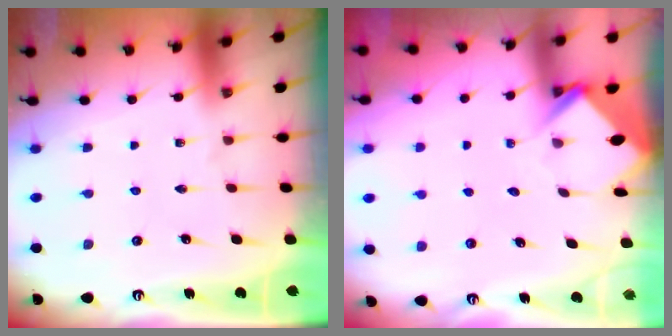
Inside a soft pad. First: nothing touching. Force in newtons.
{"total": 3.9, "press": 3.8, "slide": 0.3}